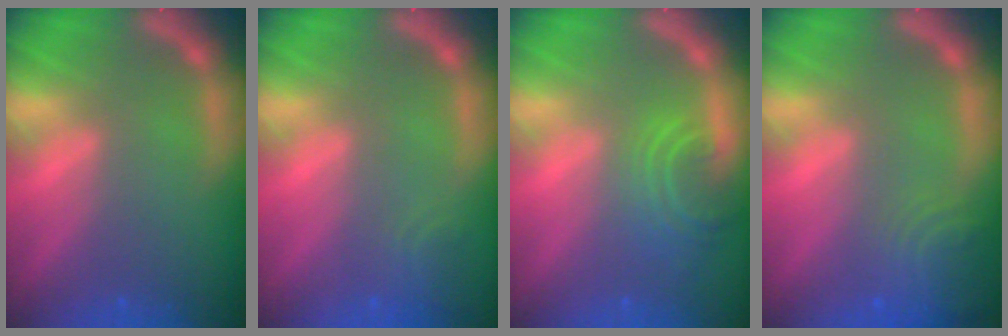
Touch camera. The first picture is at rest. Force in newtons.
{"total": 1.9}
{"total": 4.5}
{"total": 5.0}